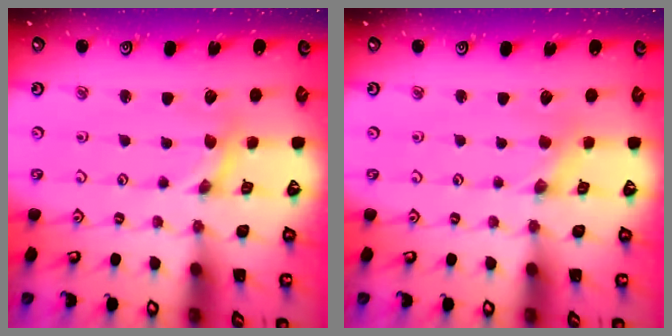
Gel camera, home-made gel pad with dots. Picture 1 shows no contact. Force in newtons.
{"total": 0.7, "press": 0.6, "slide": 0.1}